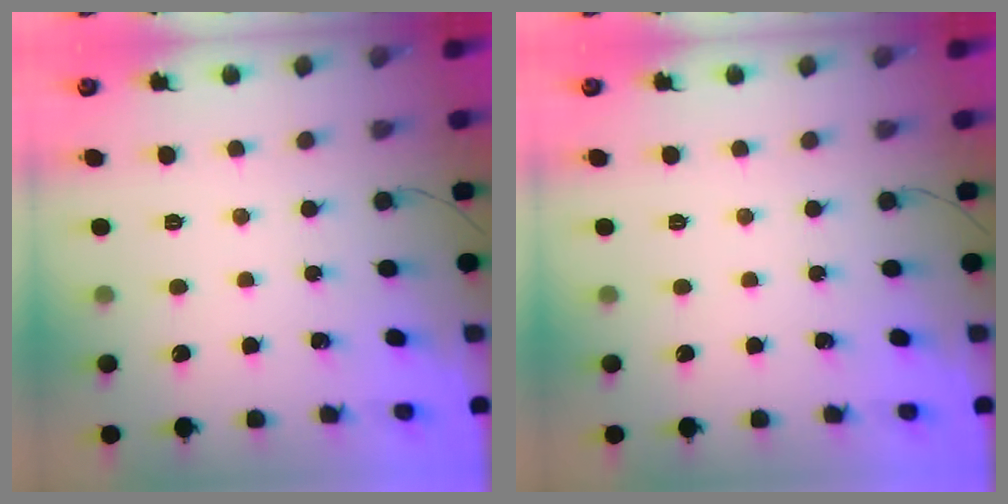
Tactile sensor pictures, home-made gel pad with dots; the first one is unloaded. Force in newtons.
{"total": 0.0}